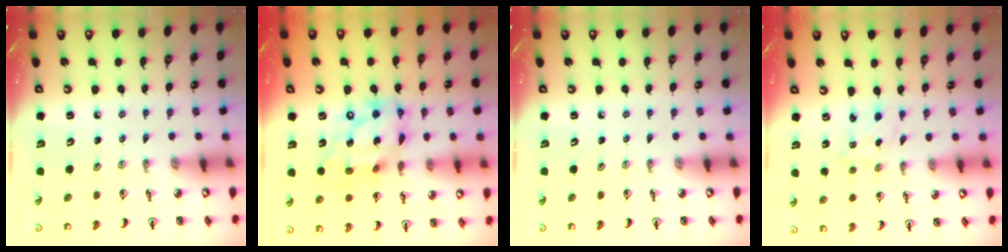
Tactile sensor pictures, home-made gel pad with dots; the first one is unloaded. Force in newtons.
{"total": 16.3, "press": 16.3, "slide": 1.1}
{"total": 0.0}
{"total": 1.1, "press": 0.9, "slide": 0.6}